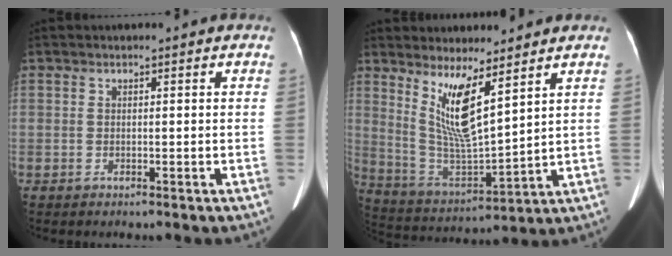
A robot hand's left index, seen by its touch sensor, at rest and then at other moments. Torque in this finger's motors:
{"motor_torque": [1.40, -0.74, 0.26, 0.06]}